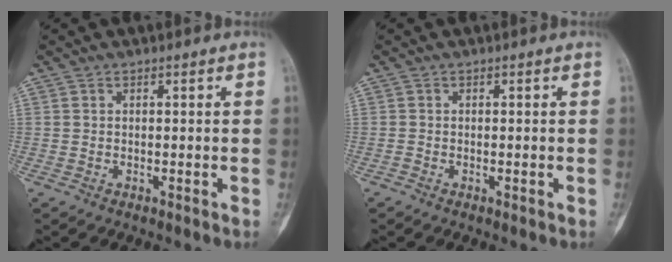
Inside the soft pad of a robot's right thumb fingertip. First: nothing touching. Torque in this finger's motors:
{"motor_torque": [-0.19, -0.47, -0.05, -0.22, -0.05]}